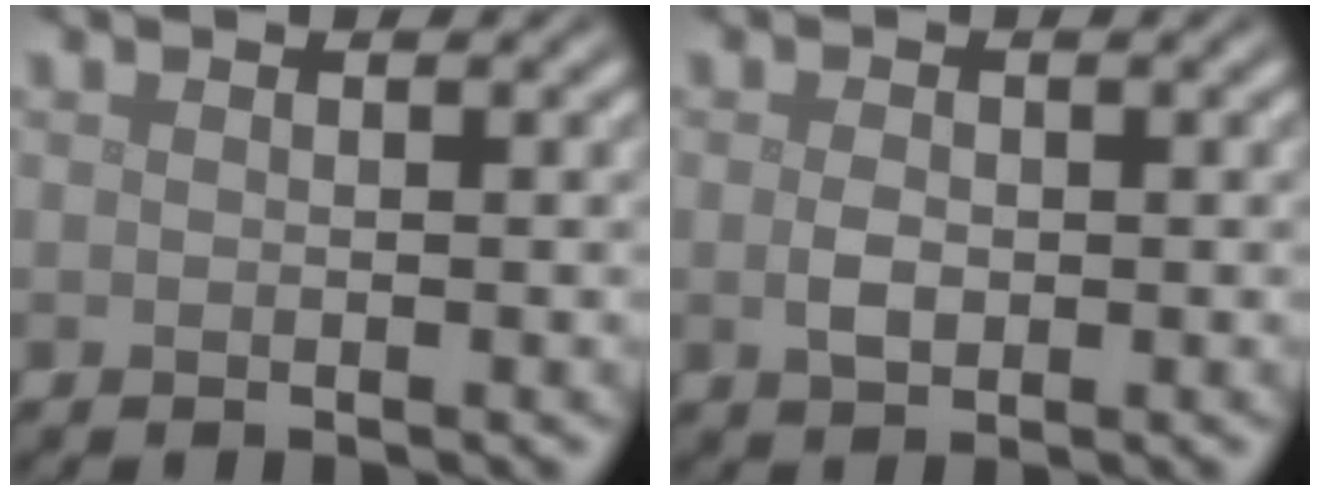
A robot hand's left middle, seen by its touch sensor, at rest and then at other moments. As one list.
[{"total": 1.7, "force": [-0.1, 1.1, 1.3], "torque": [-0.028, -0.002, 0.000]}]